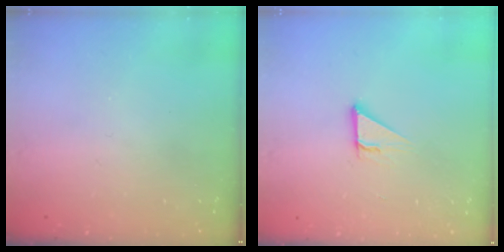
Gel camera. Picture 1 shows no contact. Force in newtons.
{"total": 3.4, "press": 3.4, "slide": 0.3}